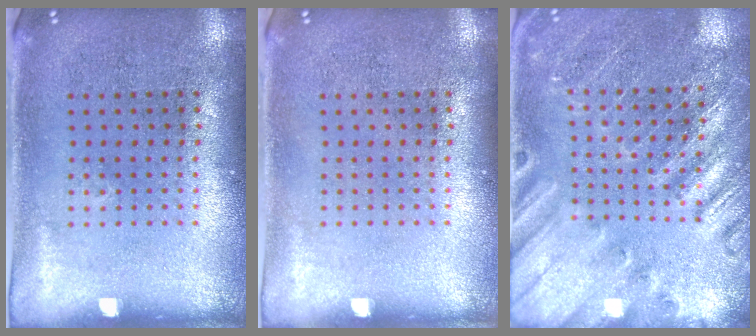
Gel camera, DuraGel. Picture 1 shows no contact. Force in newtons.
{"total": 0.0}
{"total": 2.4, "press": 2.4, "slide": 0.3}